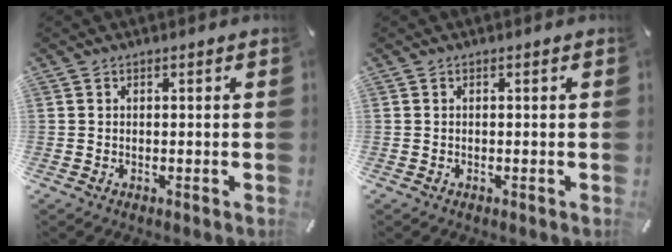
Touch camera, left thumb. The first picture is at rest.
{"total": 0.0}